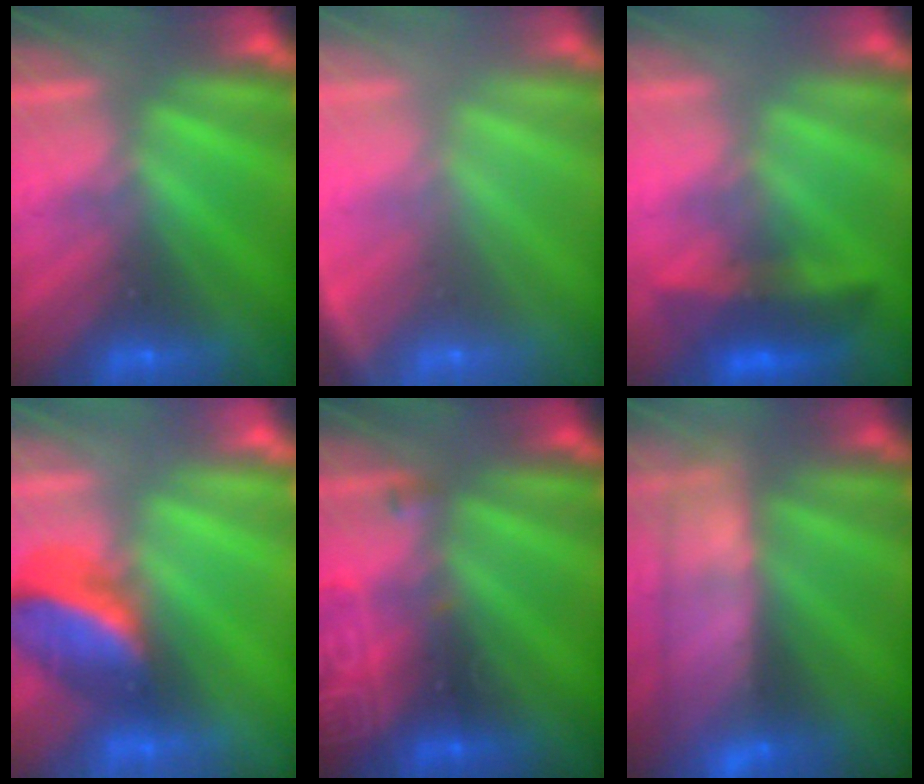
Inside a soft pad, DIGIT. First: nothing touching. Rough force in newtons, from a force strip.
{"total": 2.5}
{"total": 3.4}
{"total": 2.5}
{"total": 3.0}
{"total": 7.4}